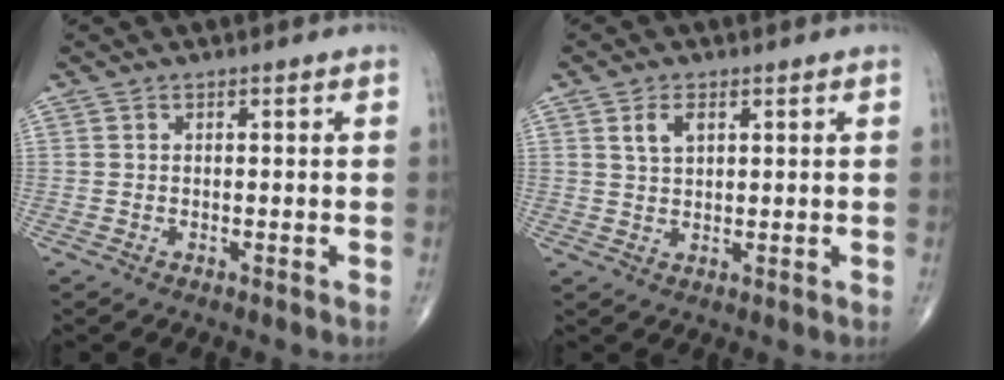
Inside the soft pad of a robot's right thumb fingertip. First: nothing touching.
{"total": 3.5, "force": [1.5, 2.0, 2.5], "torque": [-0.043, -0.004, 0.031]}